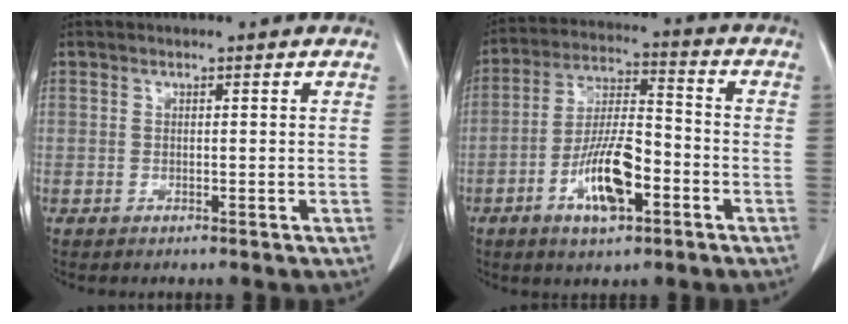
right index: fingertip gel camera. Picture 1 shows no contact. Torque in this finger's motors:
{"motor_torque": [1.10, -0.97, 0.30, 0.07]}